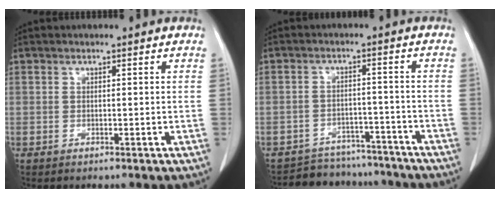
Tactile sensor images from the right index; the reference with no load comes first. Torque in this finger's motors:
{"motor_torque": [0.07, -0.12, 0.20, 0.03]}